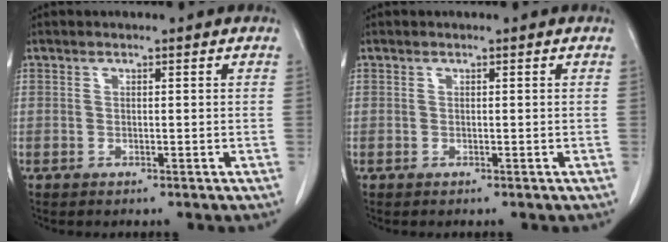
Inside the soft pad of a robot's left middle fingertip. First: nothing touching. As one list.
[{"total": 0.0}]